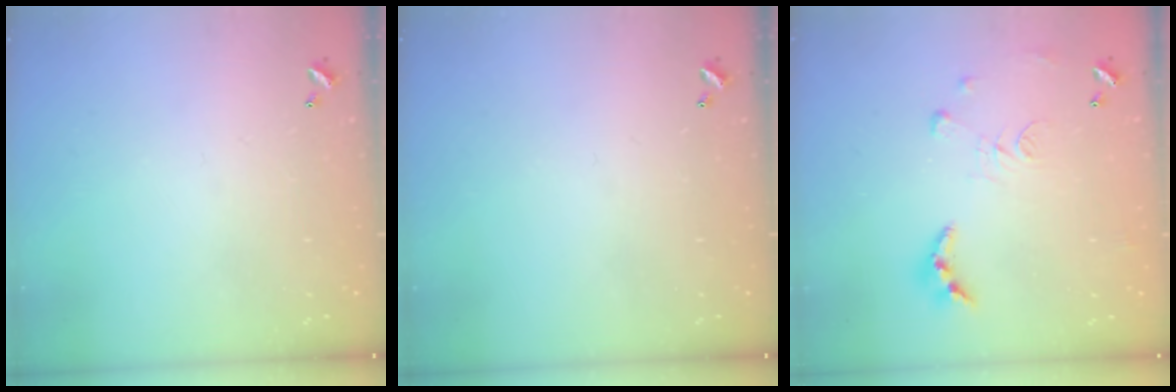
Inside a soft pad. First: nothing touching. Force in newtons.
{"total": 0.0}
{"total": 9.6, "press": 9.5, "slide": 0.9}